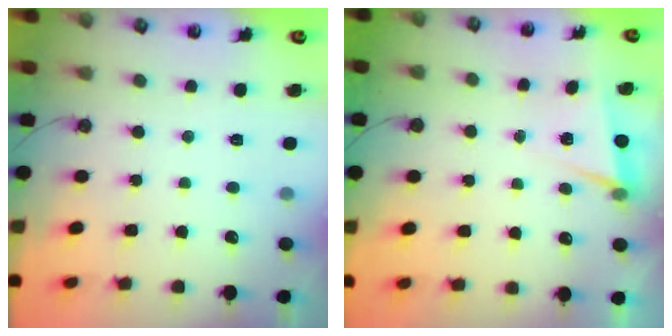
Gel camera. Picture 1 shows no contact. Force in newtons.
{"total": 2.5, "press": 1.8, "slide": 1.8}